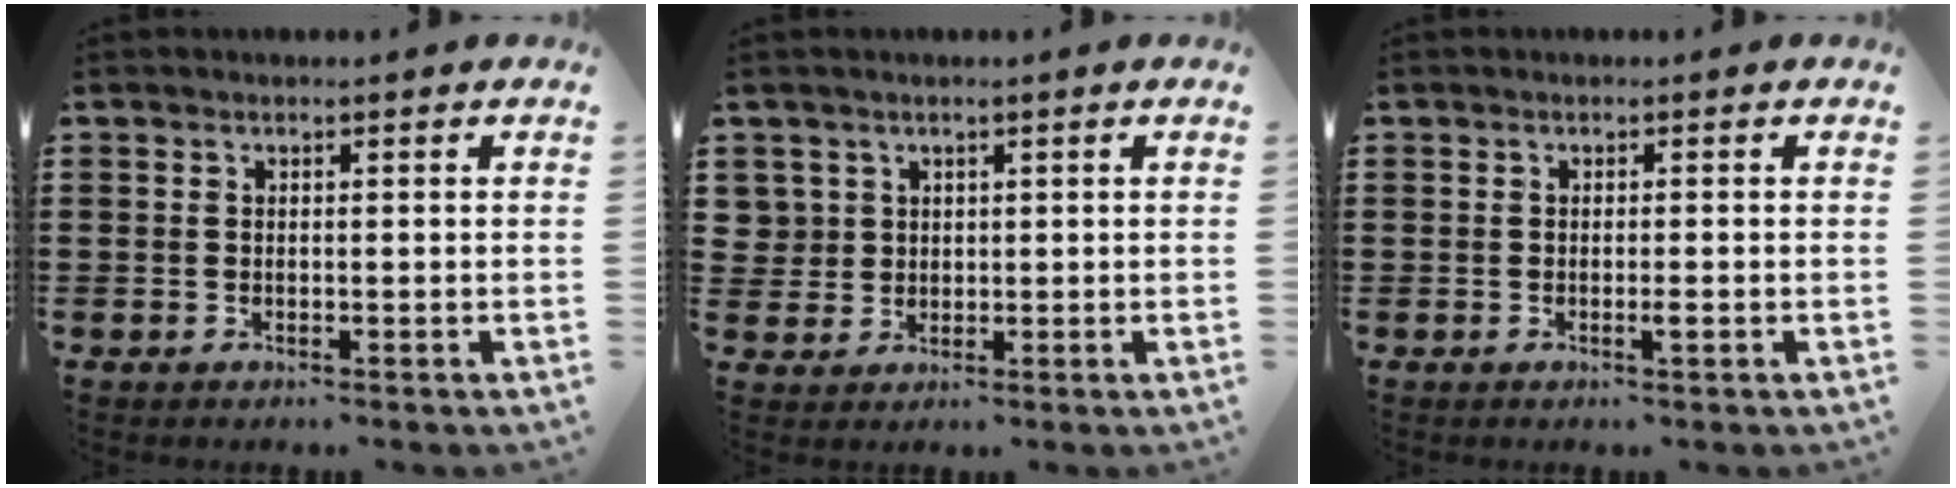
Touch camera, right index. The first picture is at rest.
{"total": 2.8, "force": [1.0, 2.6, 0.1], "torque": [-0.015, 0.012, 0.019]}
{"total": 1.2, "force": [-0.4, 0.1, 1.2], "torque": [-0.020, -0.003, -0.007]}